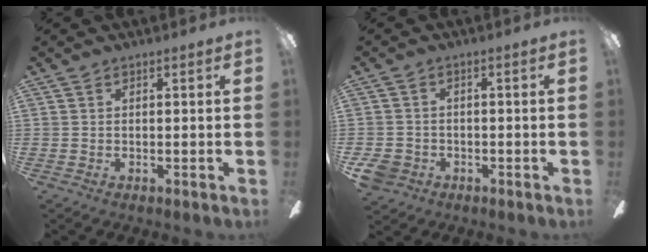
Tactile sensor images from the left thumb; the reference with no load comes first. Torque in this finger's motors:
{"motor_torque": [-0.03, 0.03, 0.13, -0.14, 0.00]}